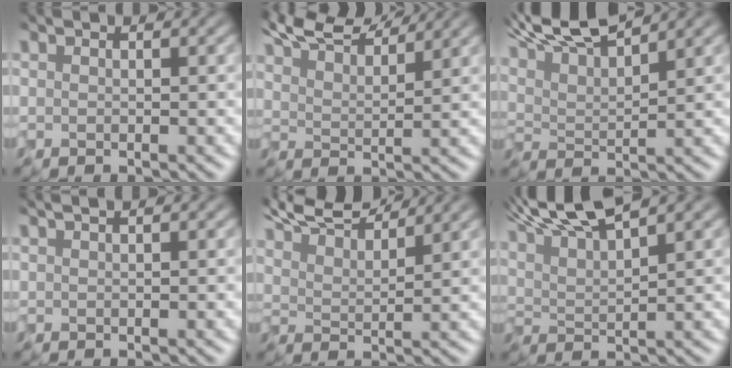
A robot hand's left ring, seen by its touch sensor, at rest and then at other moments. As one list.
[{"total": 6.8, "force": [6.0, 1.5, 3.0], "torque": [-0.072, 0.021, 0.092]}, {"total": 7.4, "force": [6.0, 1.4, 4.0], "torque": [-0.083, 0.018, 0.105]}, {"total": 2.3, "force": [1.4, 1.0, 1.5], "torque": [-0.003, 0.018, 0.000]}, {"total": 6.9, "force": [6.1, 1.4, 2.9], "torque": [-0.072, 0.018, 0.094]}, {"total": 8.5, "force": [6.5, 1.7, 5.3], "torque": [-0.103, 0.020, 0.106]}]